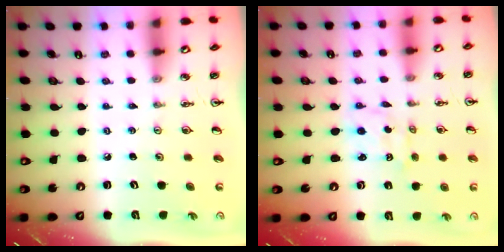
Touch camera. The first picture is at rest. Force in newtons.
{"total": 1.1, "press": 1.1, "slide": 0.1}